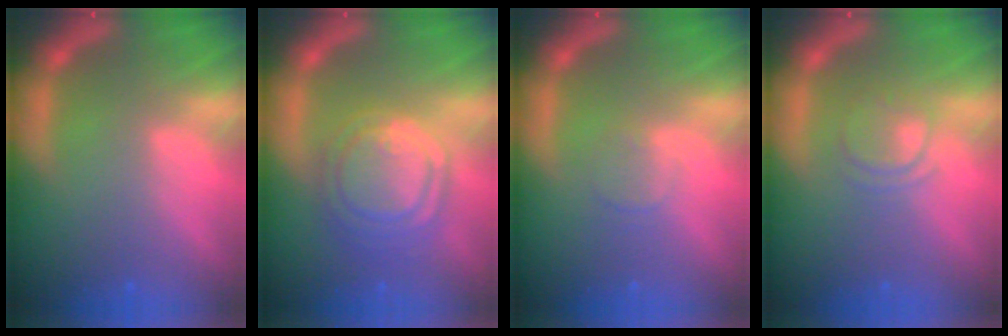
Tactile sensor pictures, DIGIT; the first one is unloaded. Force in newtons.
{"total": 8.0}
{"total": 1.4}
{"total": 2.4}